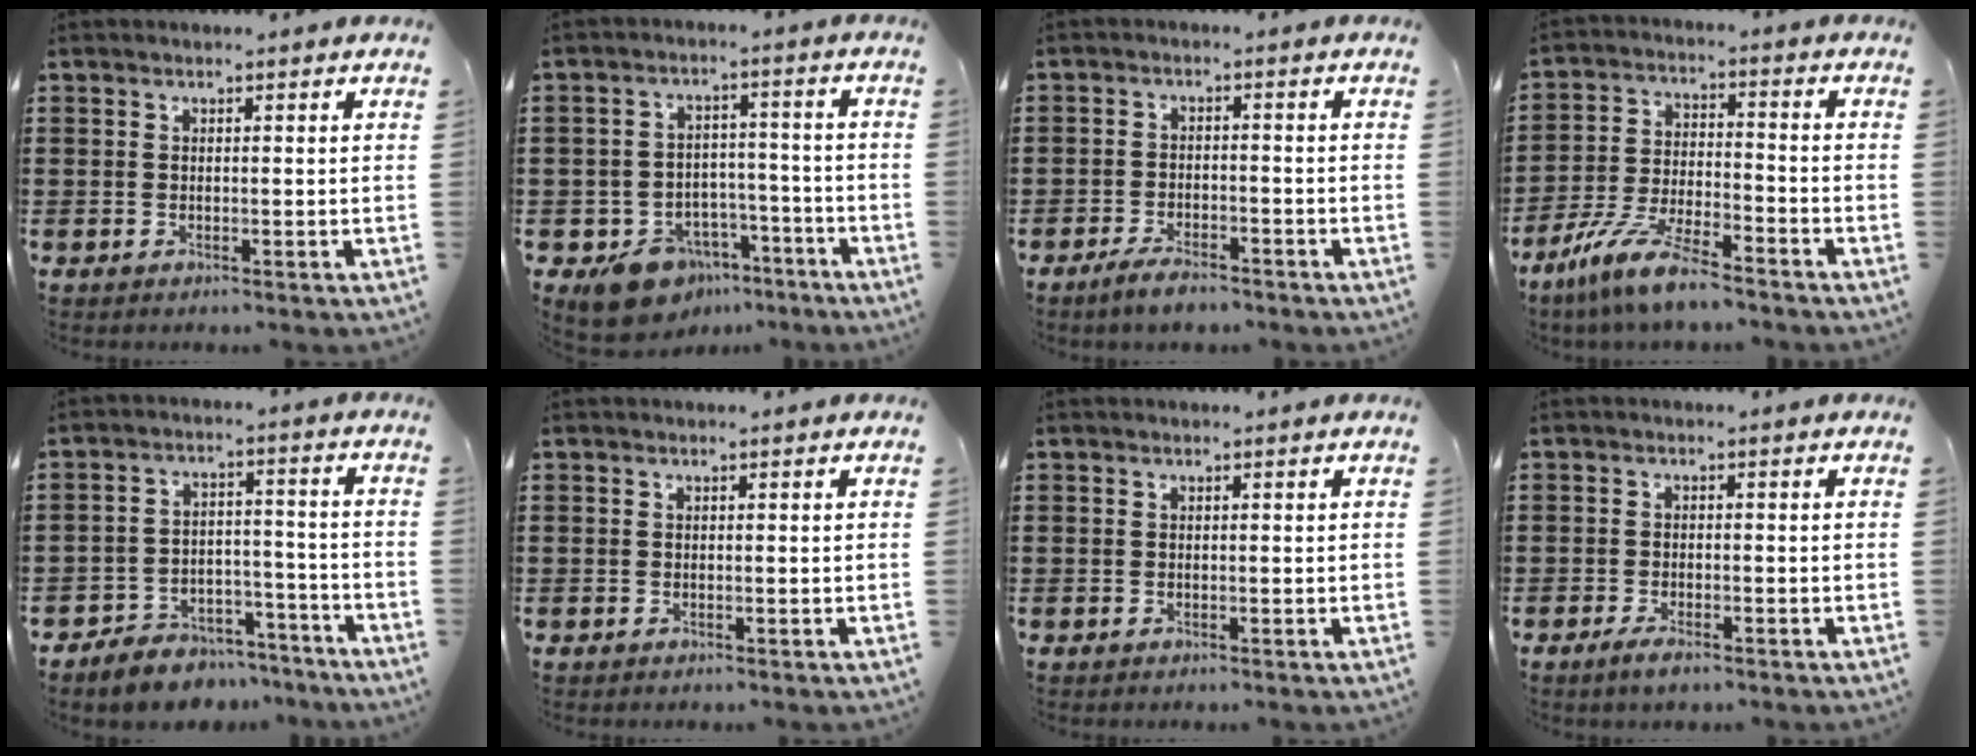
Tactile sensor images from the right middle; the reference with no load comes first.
{"total": 7.4, "force": [-5.9, 4.1, 2.0], "torque": [-0.047, 0.026, -0.111]}
{"total": 3.4, "force": [-3.0, 0.8, 1.3], "torque": [-0.031, 0.004, -0.061]}
{"total": 8.8, "force": [-7.4, 0.7, 4.6], "torque": [-0.101, 0.000, -0.148]}
{"total": 5.9, "force": [-5.7, 1.5, 0.2], "torque": [-0.004, 0.022, -0.113]}
{"total": 0.0}
{"total": 0.0}
{"total": 1.9, "force": [-1.3, 0.5, 1.2], "torque": [-0.030, -0.002, -0.028]}